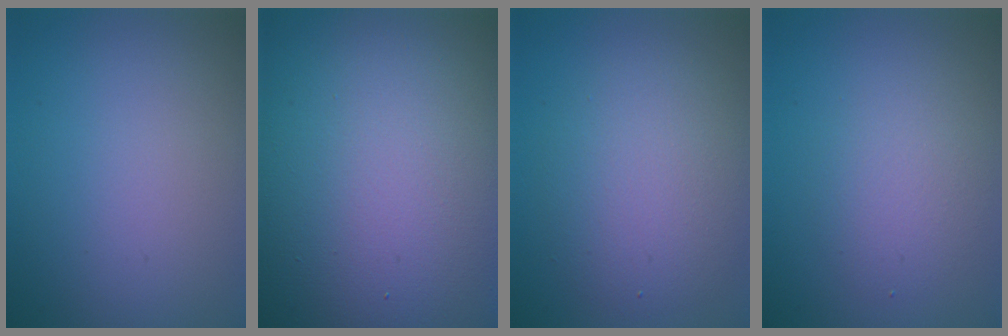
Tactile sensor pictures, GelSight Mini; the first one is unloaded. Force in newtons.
{"total": 27.9, "press": 27.8, "slide": 1.4}
{"total": 4.7, "press": 4.7, "slide": 0.3}
{"total": 2.5, "press": 2.5, "slide": 0.2}